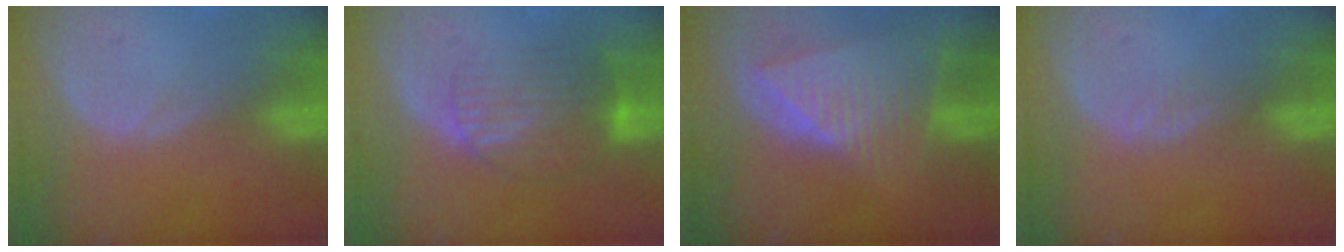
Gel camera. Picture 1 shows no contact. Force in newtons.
{"total": 8.3, "press": 7.3, "slide": 4.0}
{"total": 9.1, "press": 8.2, "slide": 4.1}
{"total": 1.4, "press": 1.3, "slide": 0.2}